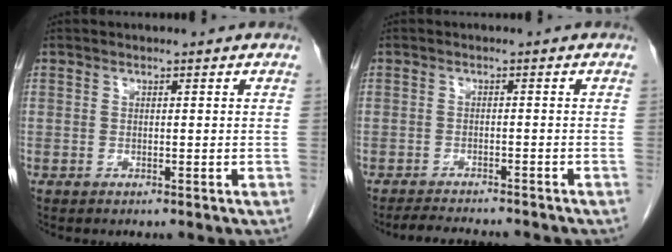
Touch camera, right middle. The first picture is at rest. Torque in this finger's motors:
{"motor_torque": [0.07, -0.05, -0.02, 0.00]}